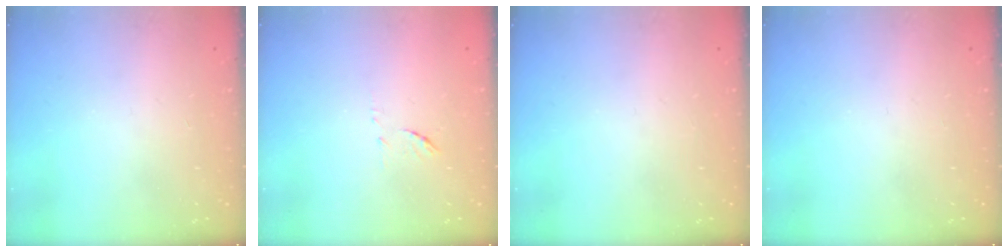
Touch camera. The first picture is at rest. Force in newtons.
{"total": 6.1, "press": 6.1, "slide": 0.3}
{"total": 0.0}
{"total": 0.0}